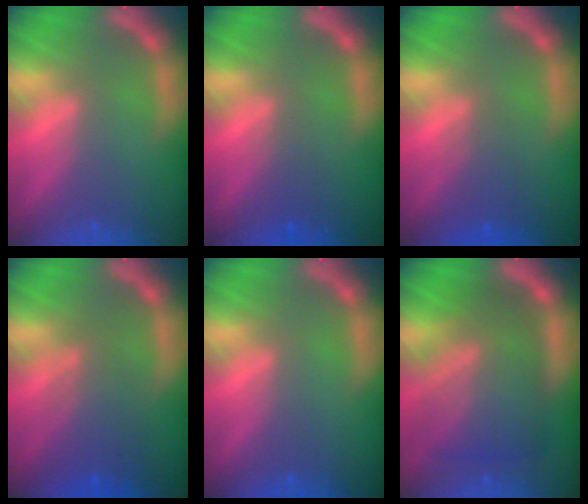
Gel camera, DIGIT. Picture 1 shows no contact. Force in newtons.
{"total": 1.5}
{"total": 2.5}
{"total": 4.6}
{"total": 0.0}
{"total": 9.5}